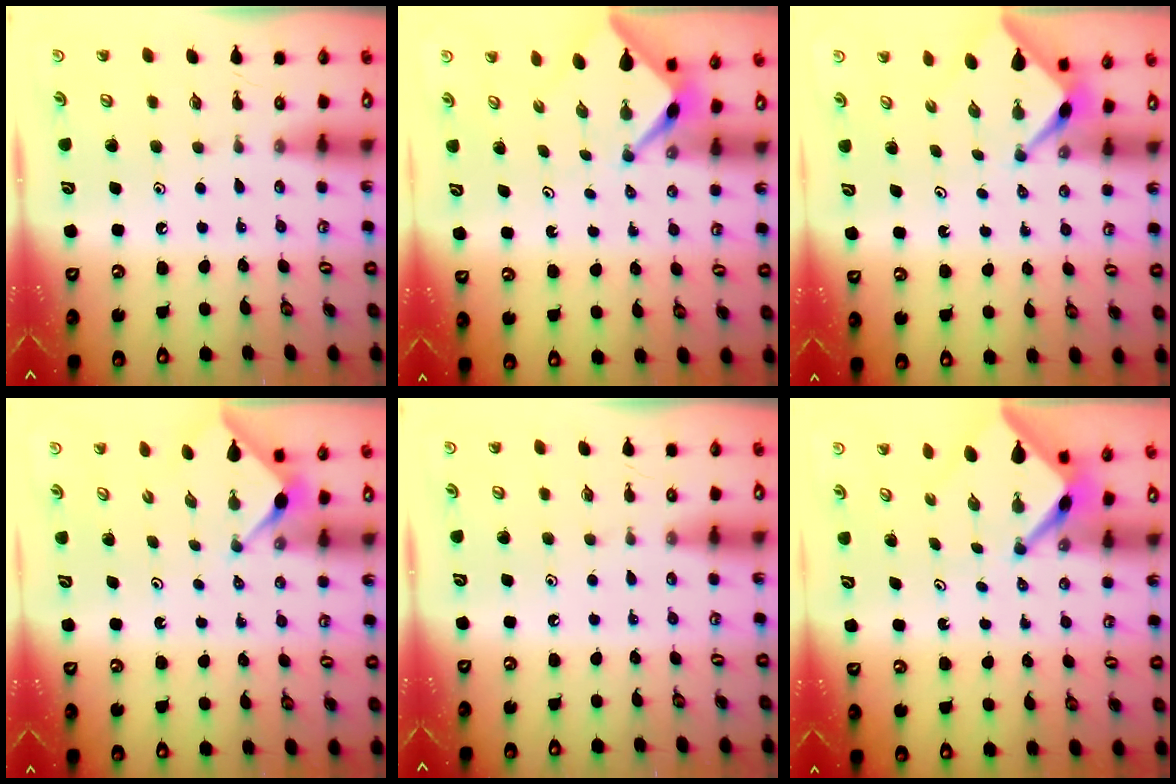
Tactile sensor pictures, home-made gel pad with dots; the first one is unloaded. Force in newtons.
{"total": 2.5, "press": 2.5, "slide": 0.2}
{"total": 2.4, "press": 2.4, "slide": 0.3}
{"total": 2.8, "press": 2.8, "slide": 0.4}
{"total": 0.0}
{"total": 3.6, "press": 3.6, "slide": 0.2}